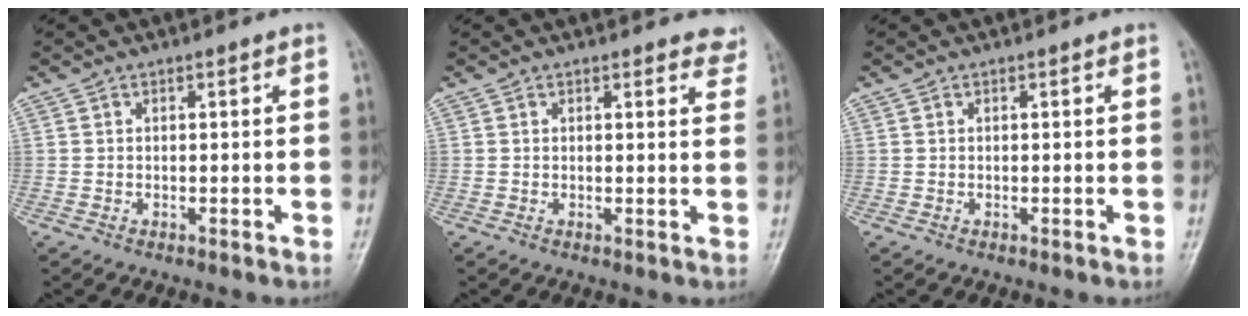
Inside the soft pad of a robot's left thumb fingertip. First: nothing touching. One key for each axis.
{"total": 3.7, "fx": 3.3, "fy": 1.3, "fz": 0.9, "tx": 0.017, "ty": -0.016, "tz": 0.018}
{"total": 0.0}